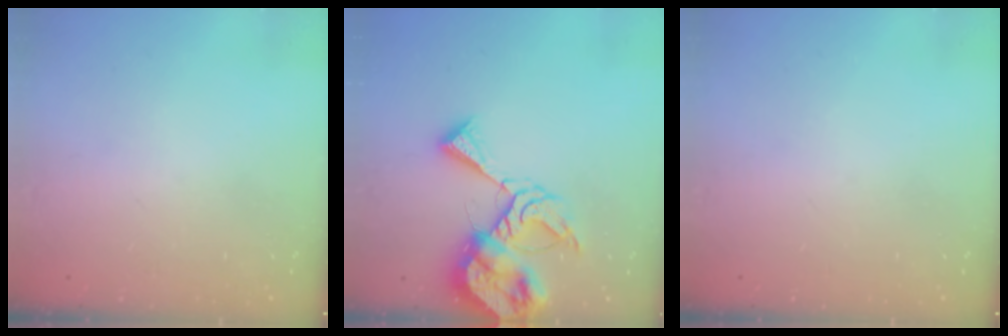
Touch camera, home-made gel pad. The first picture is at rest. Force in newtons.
{"total": 13.1, "press": 13.0, "slide": 1.4}
{"total": 0.0}